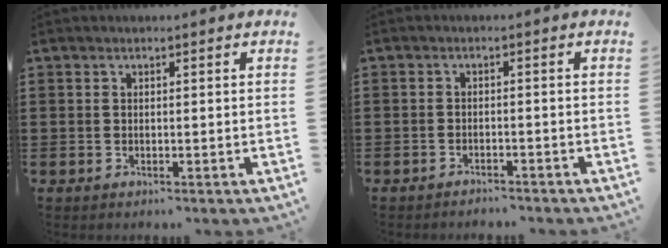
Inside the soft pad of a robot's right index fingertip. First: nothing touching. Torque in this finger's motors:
{"motor_torque": [-0.13, 0.22, -0.50, -0.20]}